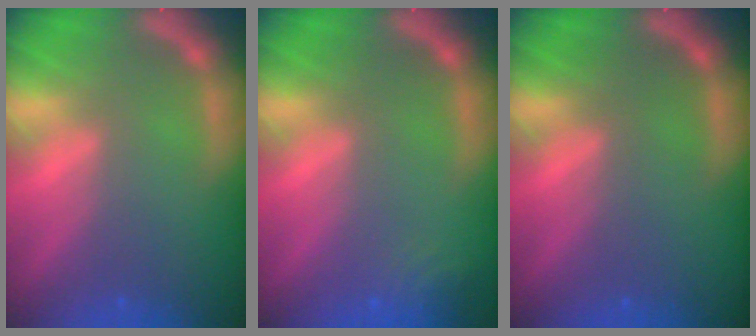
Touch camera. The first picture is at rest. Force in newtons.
{"total": 2.4}
{"total": 0.0}